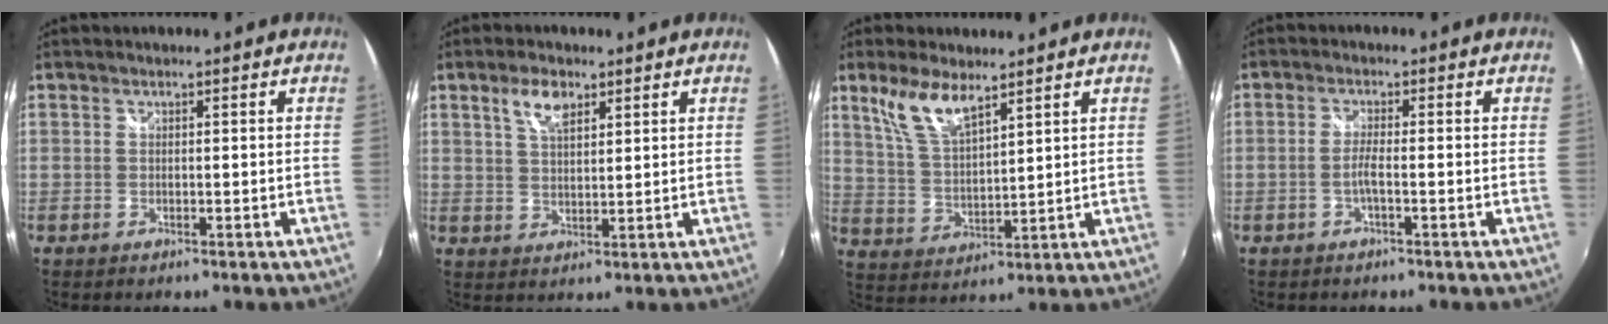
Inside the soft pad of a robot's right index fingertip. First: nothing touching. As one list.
[{"total": 5.1, "force": [3.0, 2.3, 3.4], "torque": [-0.061, 0.007, 0.055]}, {"total": 8.6, "force": [6.0, 2.7, 5.6], "torque": [-0.114, 0.004, 0.128]}, {"total": 2.3, "force": [-0.9, -0.1, 2.1], "torque": [-0.043, 0.001, -0.019]}]